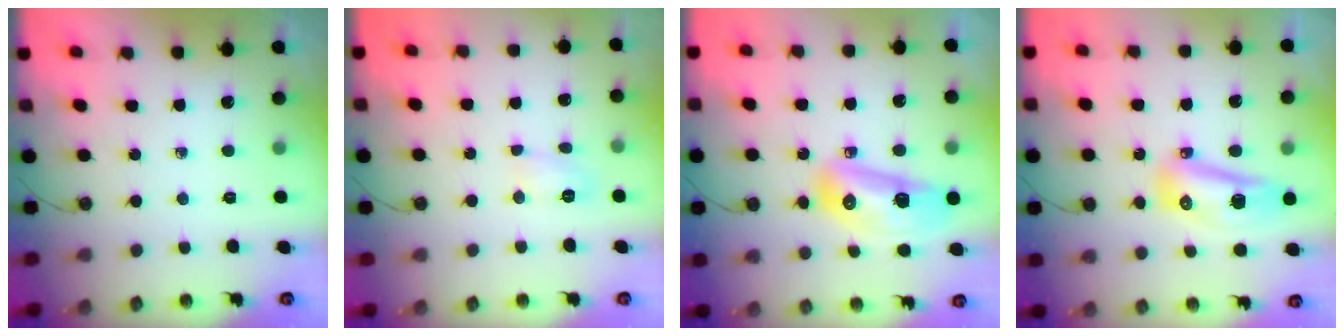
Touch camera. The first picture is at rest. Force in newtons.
{"total": 4.4, "press": 4.4, "slide": 0.4}
{"total": 14.8, "press": 14.7, "slide": 1.7}
{"total": 11.4, "press": 11.2, "slide": 1.9}